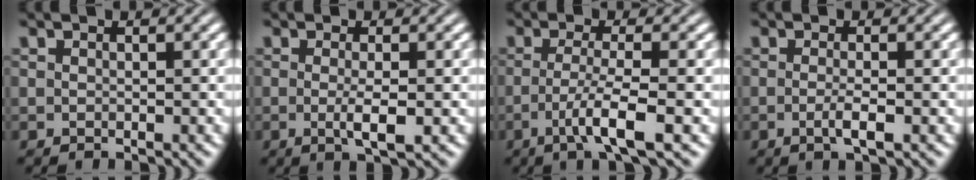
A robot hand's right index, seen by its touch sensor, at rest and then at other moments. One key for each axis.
{"total": 2.4, "fx": -0.6, "fy": -0.2, "fz": 2.3, "tx": -0.040, "ty": -0.011, "tz": -0.005}
{"total": 4.1, "fx": -1.6, "fy": -0.3, "fz": 3.7, "tx": -0.070, "ty": -0.019, "tz": -0.017}
{"total": 1.8, "fx": -0.9, "fy": -0.2, "fz": 1.6, "tx": -0.029, "ty": -0.007, "tz": -0.013}